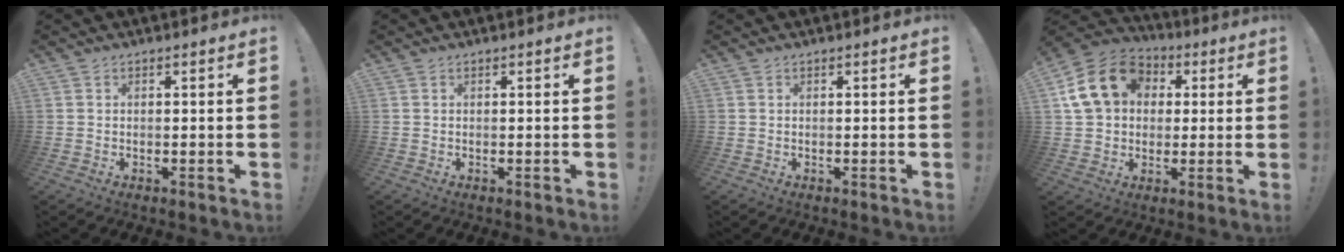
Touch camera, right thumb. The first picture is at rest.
{"total": 0.0}
{"total": 0.0}
{"total": 17.1, "force": [4.7, 13.8, 9.0], "torque": [-0.142, 0.004, 0.097]}